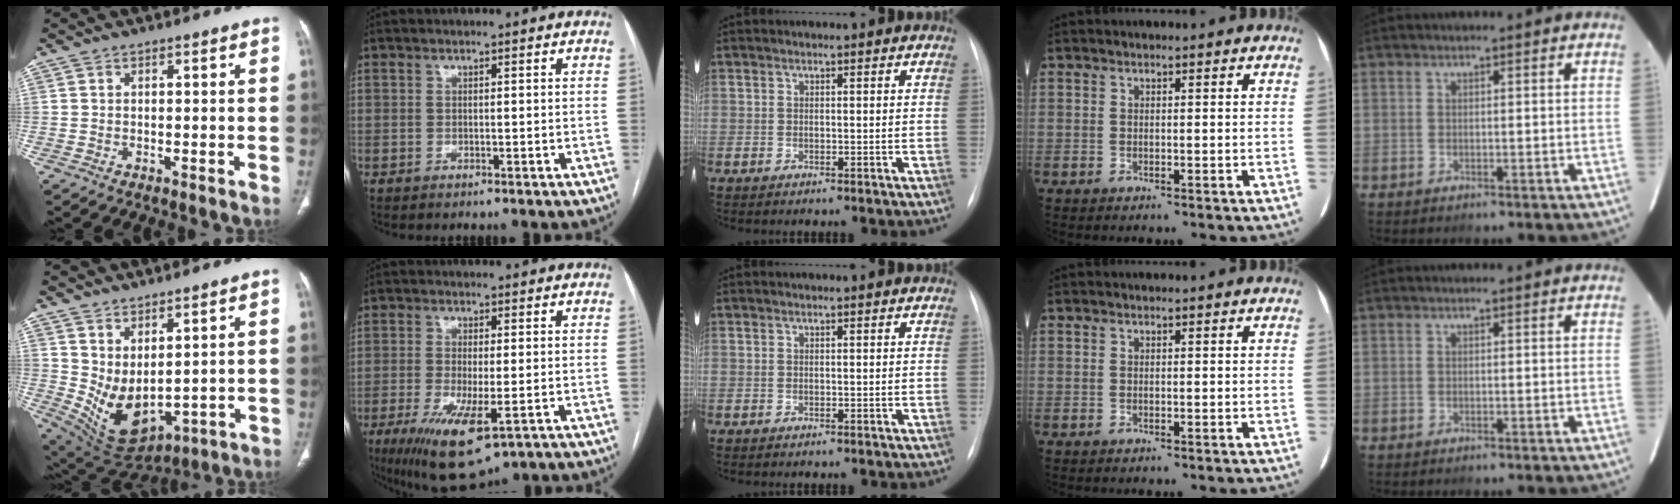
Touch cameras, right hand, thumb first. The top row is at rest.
{"thumb": {"total": 10.8, "force": [2.6, 5.7, 8.8], "torque": [-0.150, -0.033, 0.082]}, "index": {"total": 11.0, "force": [-5.1, 3.0, 9.3], "torque": [-0.164, -0.028, -0.075]}}